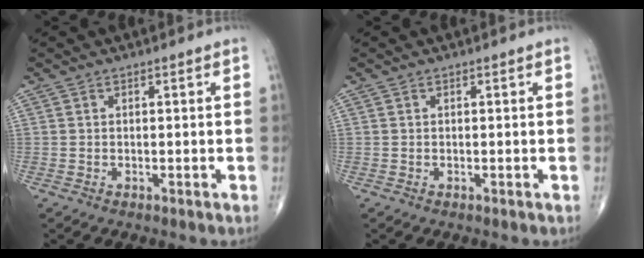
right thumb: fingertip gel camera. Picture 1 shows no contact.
{"total": 0.0}